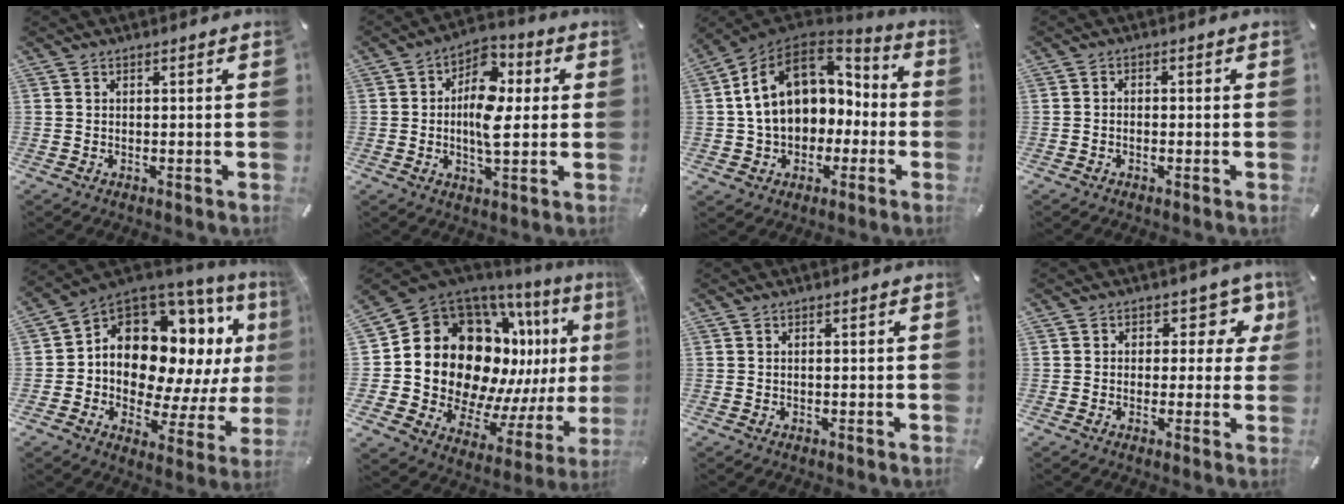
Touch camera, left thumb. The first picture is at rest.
{"total": 11.0, "force": [0.7, 6.3, 9.0], "torque": [-0.155, -0.007, 0.008]}
{"total": 16.2, "force": [1.6, 12.9, 9.6], "torque": [-0.186, 0.004, 0.033]}
{"total": 1.6, "force": [-1.1, 0.9, 0.7], "torque": [-0.013, 0.006, -0.022]}
{"total": 15.7, "force": [5.3, 11.2, 9.7], "torque": [-0.163, -0.055, 0.089]}
{"total": 21.2, "force": [6.0, 16.5, 11.8], "torque": [-0.223, -0.085, 0.144]}
{"total": 0.6, "force": [-0.1, 0.3, 0.5], "torque": [-0.010, 0.001, -0.002]}
{"total": 7.3, "force": [2.3, 5.3, 4.5], "torque": [-0.050, -0.012, 0.035]}